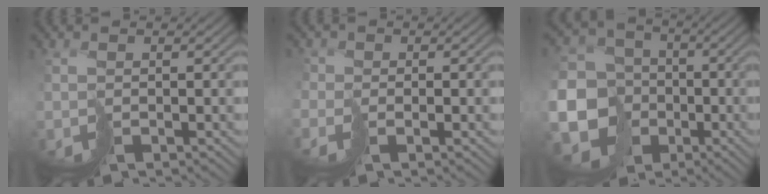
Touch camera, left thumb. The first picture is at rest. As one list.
[{"total": 1.1, "force": [-0.6, 0.1, -0.9], "torque": [0.033, 0.003, -0.016]}, {"total": 18.8, "force": [-6.3, 16.1, 7.4], "torque": [-0.212, -0.057, -0.119]}]